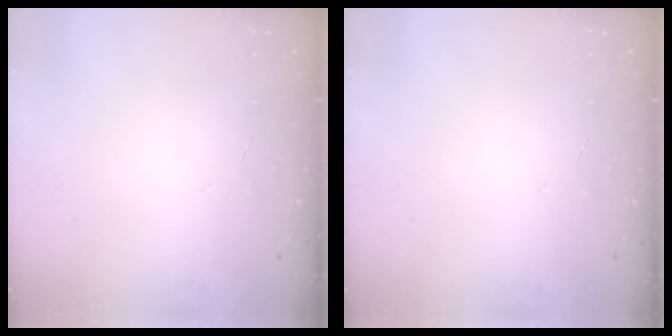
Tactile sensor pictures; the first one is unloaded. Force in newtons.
{"total": 0.0}